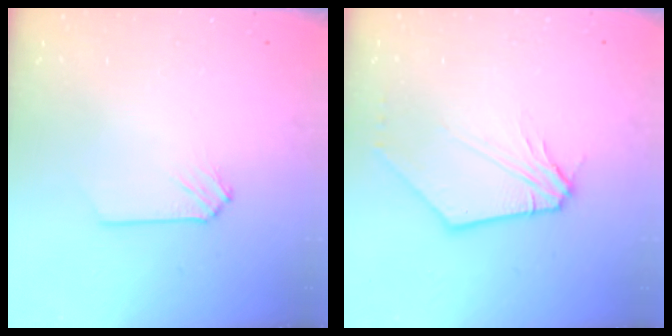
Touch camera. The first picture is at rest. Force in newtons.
{"total": 8.5, "press": 8.4, "slide": 1.5}